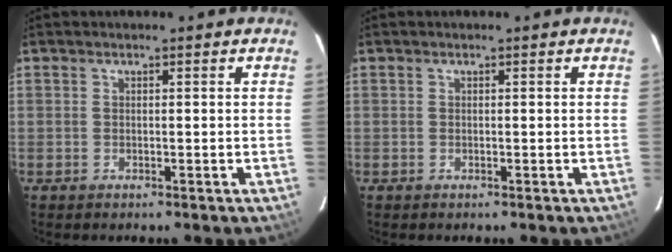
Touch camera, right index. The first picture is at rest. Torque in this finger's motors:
{"motor_torque": [0.00, 0.00, 0.02, 0.00]}